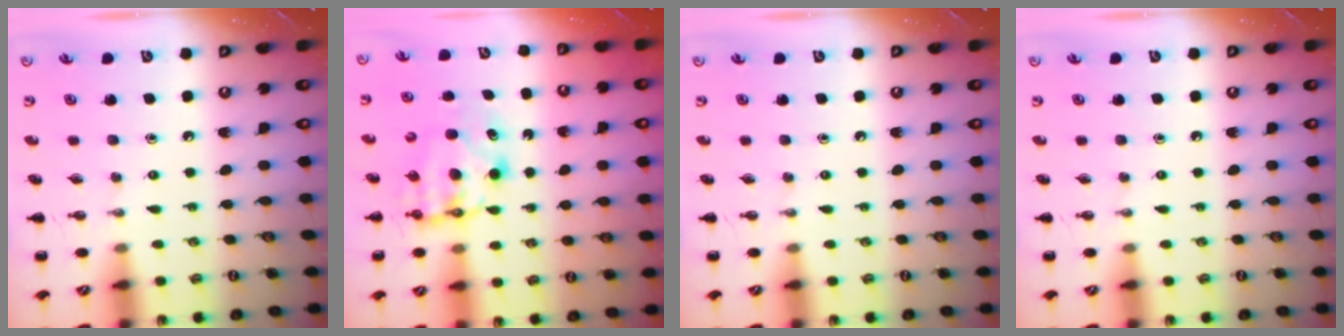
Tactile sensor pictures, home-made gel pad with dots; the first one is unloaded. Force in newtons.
{"total": 7.6, "press": 7.5, "slide": 1.2}
{"total": 0.0}
{"total": 0.0}